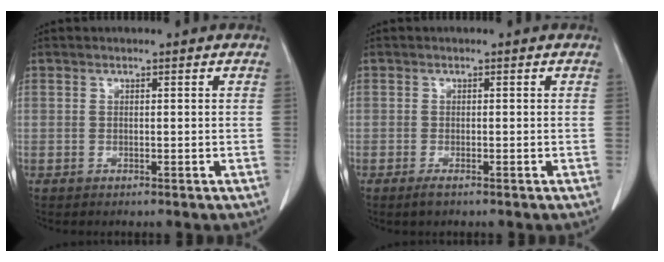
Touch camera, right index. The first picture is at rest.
{"total": 1.3, "force": [-1.0, 0.2, 0.8], "torque": [-0.021, -0.004, -0.016]}